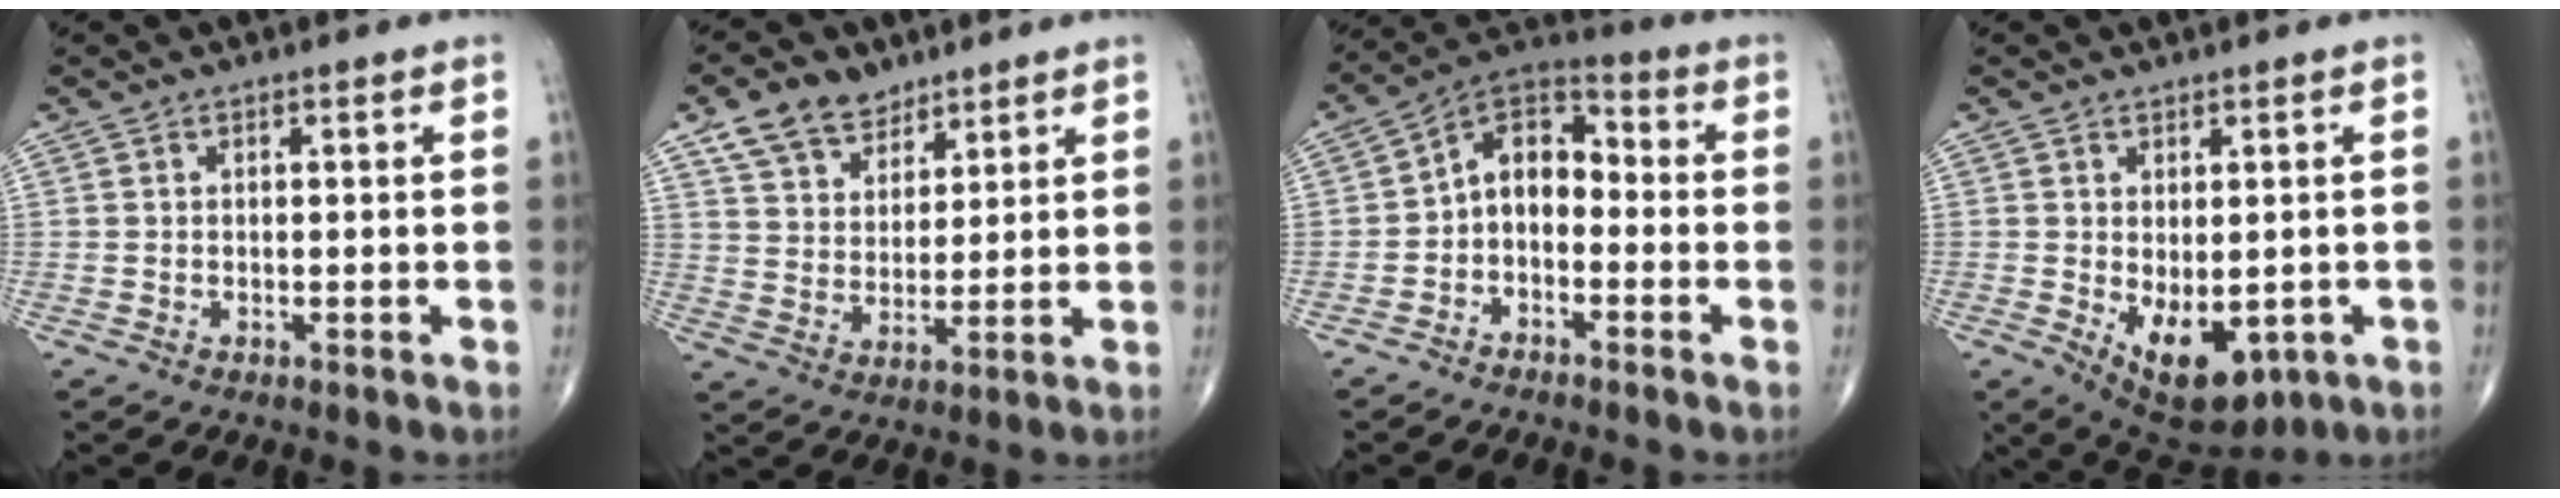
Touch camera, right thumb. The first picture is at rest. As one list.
[{"total": 9.3, "force": [6.2, 6.0, 3.6], "torque": [-0.041, -0.028, 0.117]}, {"total": 8.9, "force": [-1.8, 6.2, 6.2], "torque": [-0.077, 0.045, -0.051]}, {"total": 10.6, "force": [-2.5, 5.9, 8.4], "torque": [-0.104, -0.007, -0.015]}]